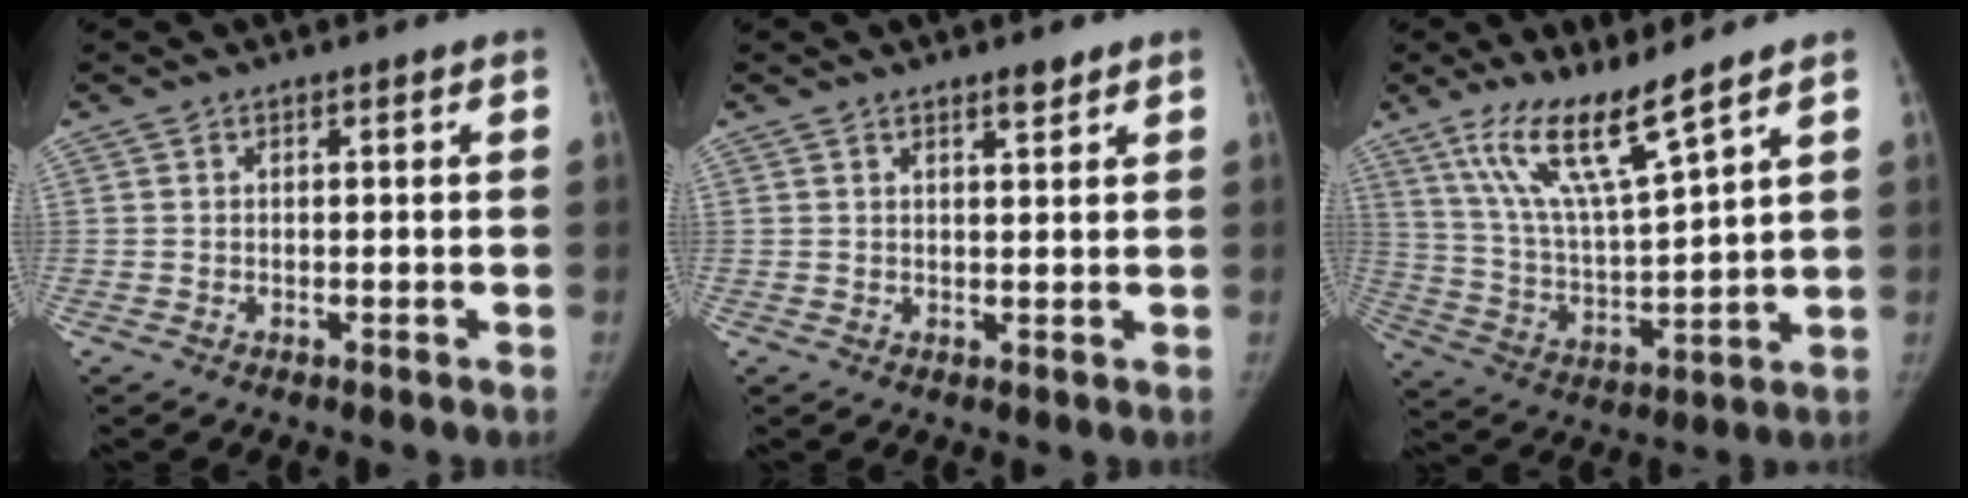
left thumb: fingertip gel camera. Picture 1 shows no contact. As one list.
[{"total": 2.0, "force": [1.5, 0.5, 1.2], "torque": [-0.010, -0.011, 0.025]}, {"total": 13.2, "force": [9.2, 1.3, 9.3], "torque": [-0.170, -0.058, 0.189]}]